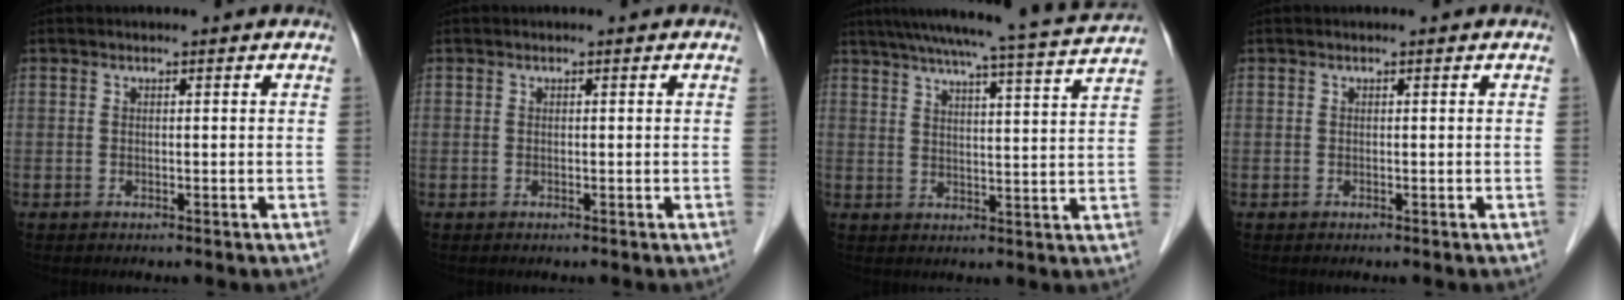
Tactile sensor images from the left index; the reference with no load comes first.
{"total": 0.0}
{"total": 18.2, "force": [16.6, -1.6, 7.4], "torque": [-0.131, -0.026, 0.217]}
{"total": 0.0}